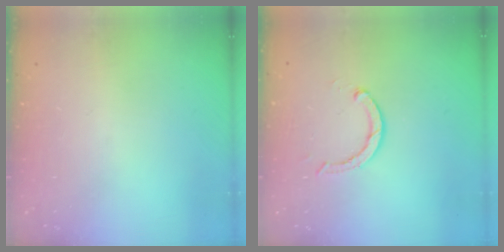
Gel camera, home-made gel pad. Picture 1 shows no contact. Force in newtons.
{"total": 2.9, "press": 2.9, "slide": 0.4}